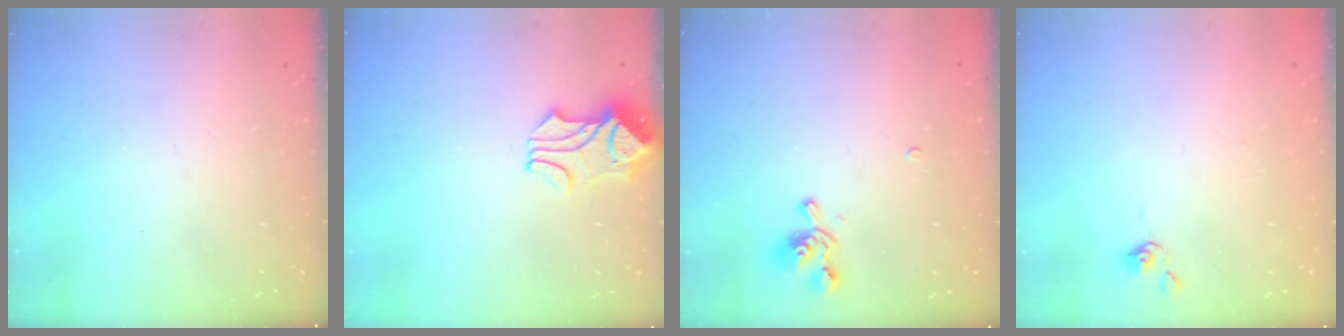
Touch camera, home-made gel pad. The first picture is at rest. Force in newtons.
{"total": 1.6, "press": 1.3, "slide": 1.0}
{"total": 1.1, "press": 0.1, "slide": 1.1}
{"total": 0.0}